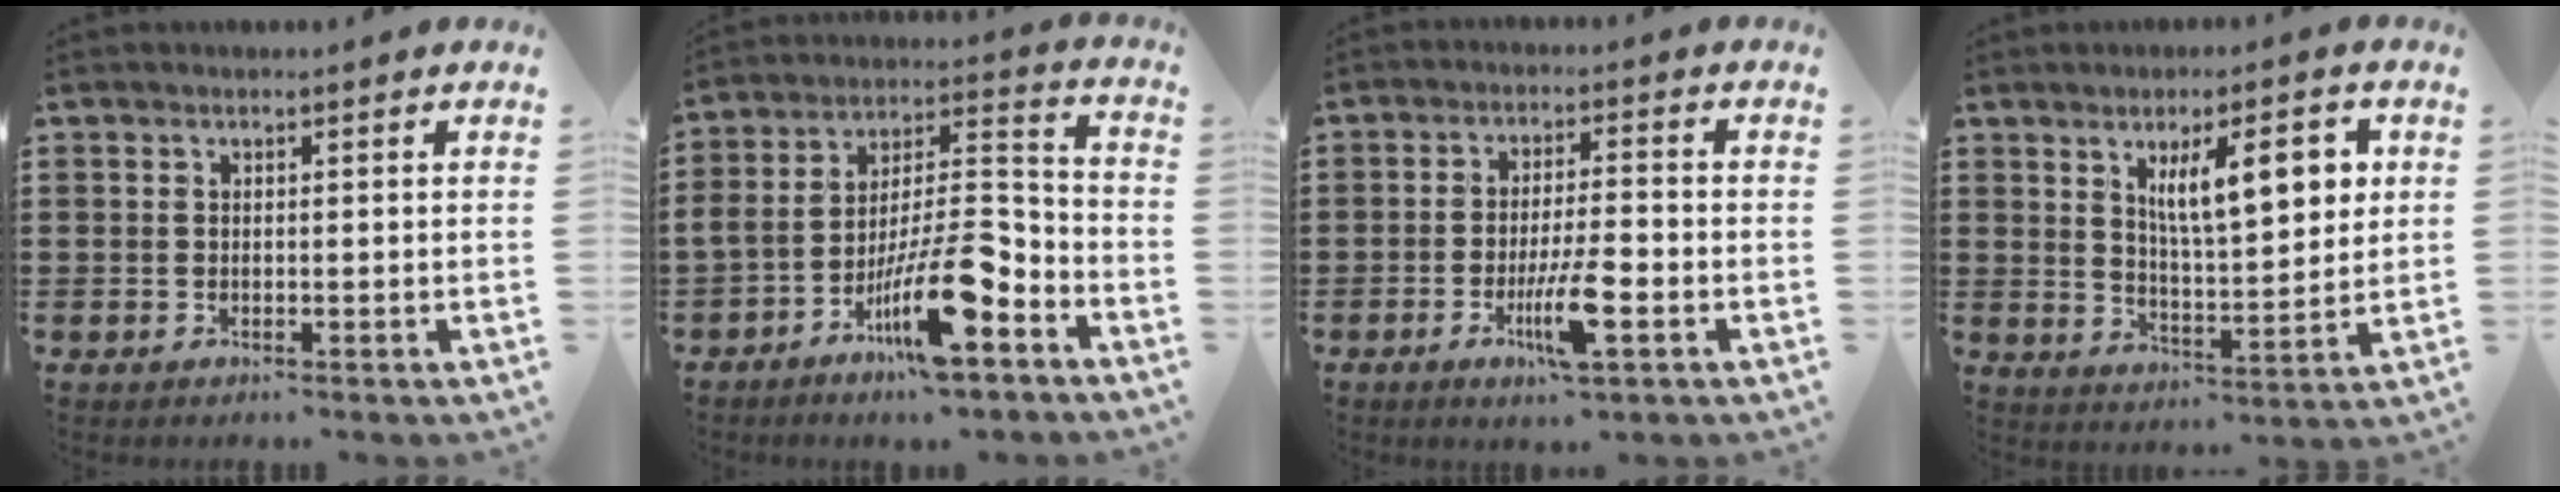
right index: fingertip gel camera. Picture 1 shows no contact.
{"total": 14.3, "force": [-8.1, 3.4, 11.3], "torque": [-0.214, 0.010, -0.148]}
{"total": 7.9, "force": [-2.9, 1.3, 7.2], "torque": [-0.141, -0.013, -0.052]}
{"total": 9.7, "force": [3.5, 3.2, 8.4], "torque": [-0.142, 0.001, 0.054]}